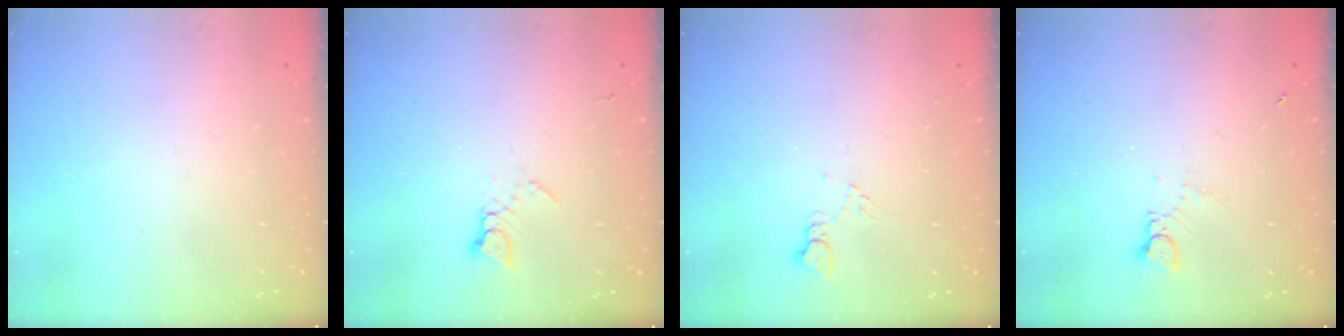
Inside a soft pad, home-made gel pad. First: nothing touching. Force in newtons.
{"total": 2.5, "press": 2.5, "slide": 0.3}
{"total": 4.6, "press": 4.6, "slide": 0.6}
{"total": 1.5, "press": 1.4, "slide": 0.2}